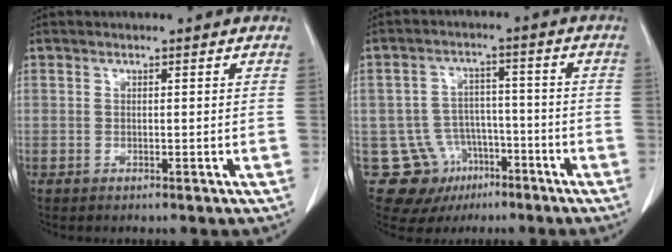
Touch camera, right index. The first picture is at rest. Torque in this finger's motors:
{"motor_torque": [-0.17, -0.05, -0.54, -0.17]}